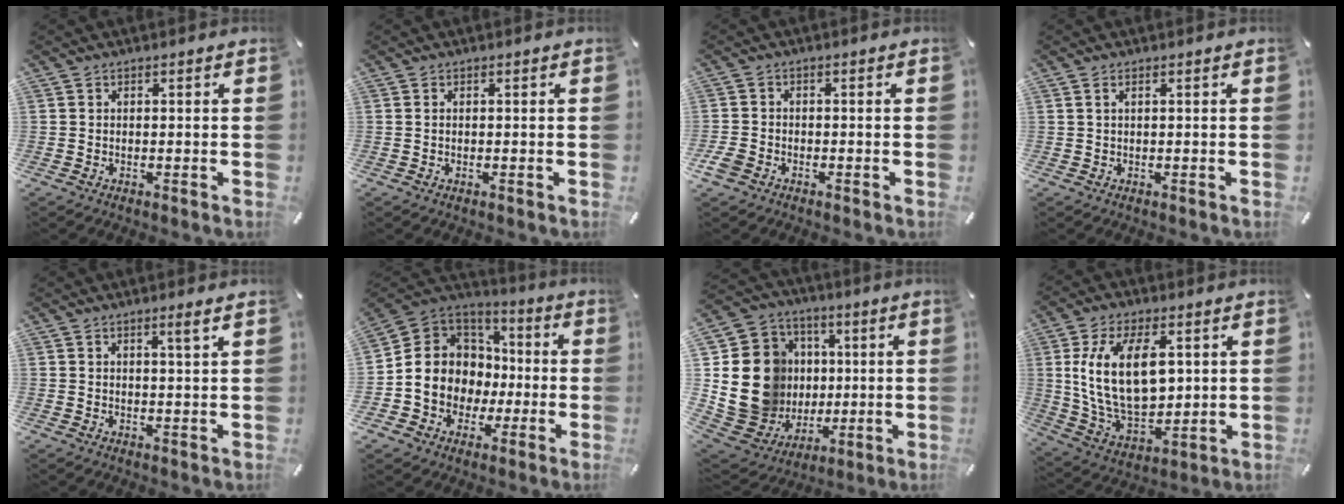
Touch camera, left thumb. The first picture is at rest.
{"total": 0.6, "force": [0.0, 0.1, 0.6], "torque": [-0.012, -0.001, 0.000]}
{"total": 3.2, "force": [-1.8, 2.2, 1.4], "torque": [-0.034, 0.004, -0.036]}
{"total": 1.0, "force": [0.3, 0.1, 0.9], "torque": [-0.019, 0.000, 0.005]}
{"total": 2.8, "force": [1.6, 0.0, 2.3], "torque": [-0.048, -0.003, 0.026]}
{"total": 12.3, "force": [-2.1, 11.7, 3.1], "torque": [-0.079, -0.004, -0.032]}
{"total": 20.7, "force": [1.3, 18.4, 9.4], "torque": [-0.198, -0.011, 0.058]}
{"total": 17.5, "force": [3.6, 10.5, 13.5], "torque": [-0.280, -0.005, 0.062]}